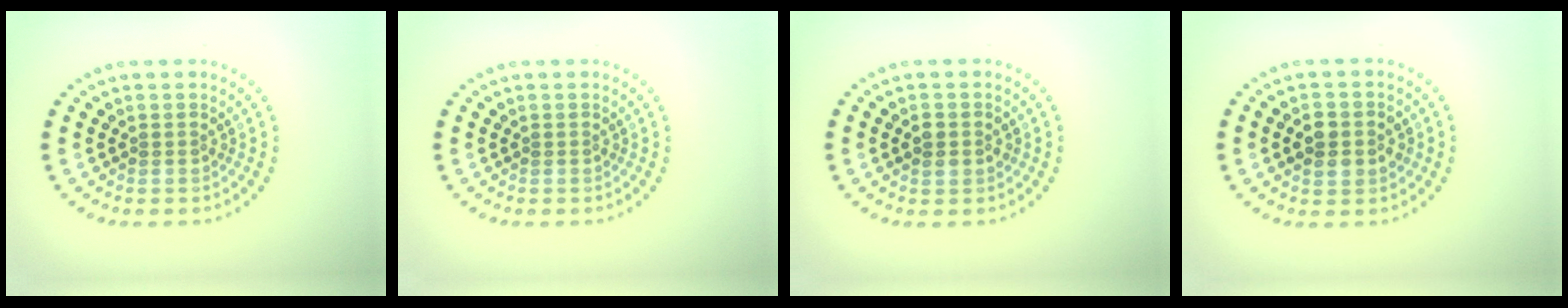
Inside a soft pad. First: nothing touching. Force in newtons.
{"total": 0.0}
{"total": 1.2, "press": 1.2, "slide": 0.1}
{"total": 2.8, "press": 2.8, "slide": 0.3}